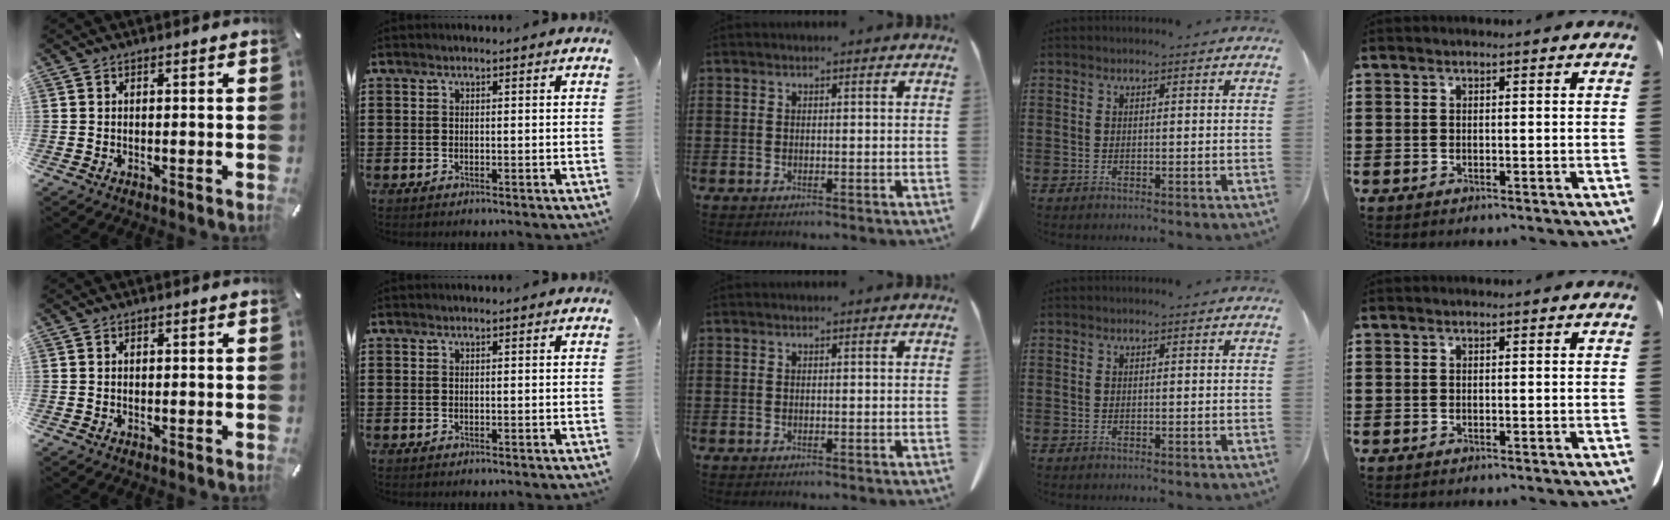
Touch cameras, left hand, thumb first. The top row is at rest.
{"thumb": {"total": 0.5, "force": [0.1, 0.4, 0.3], "torque": [-0.006, 0.001, 0.001]}}